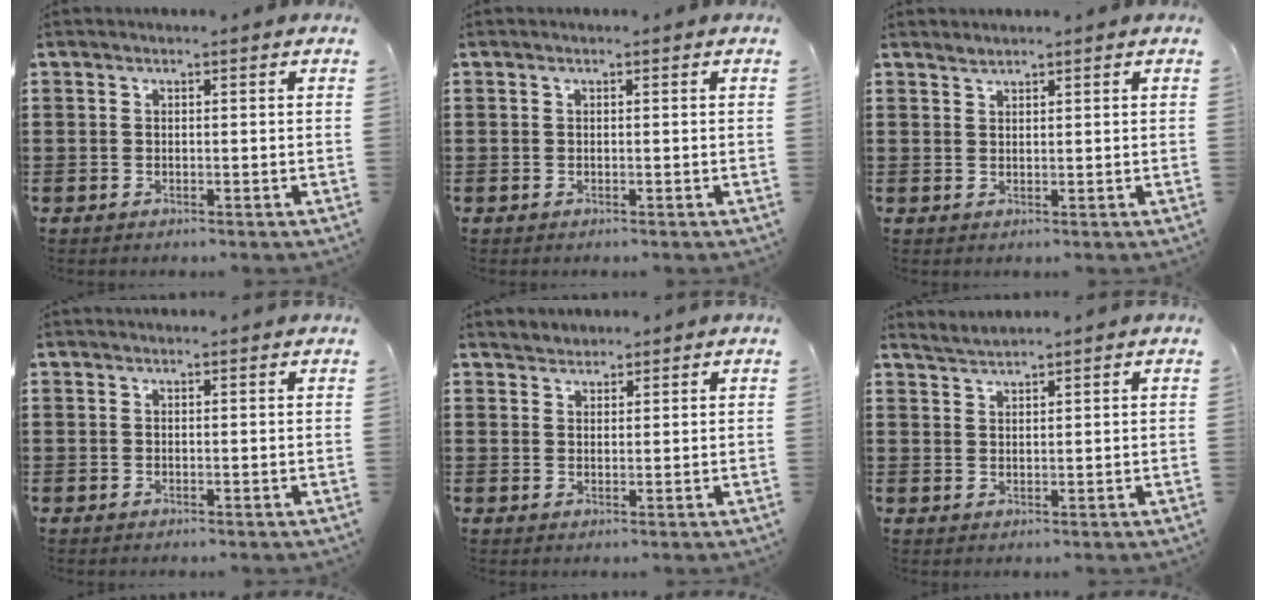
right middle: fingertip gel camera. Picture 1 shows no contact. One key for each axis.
{"total": 0.0}
{"total": 1.2, "fx": 1.2, "fy": -0.1, "fz": 0.0, "tx": -0.002, "ty": 0.000, "tz": 0.024}
{"total": 0.0}
{"total": 1.8, "fx": 1.7, "fy": 0.3, "fz": -0.5, "tx": 0.003, "ty": 0.004, "tz": 0.035}
{"total": 2.0, "fx": 1.9, "fy": -0.4, "fz": 0.1, "tx": -0.006, "ty": 0.003, "tz": 0.038}